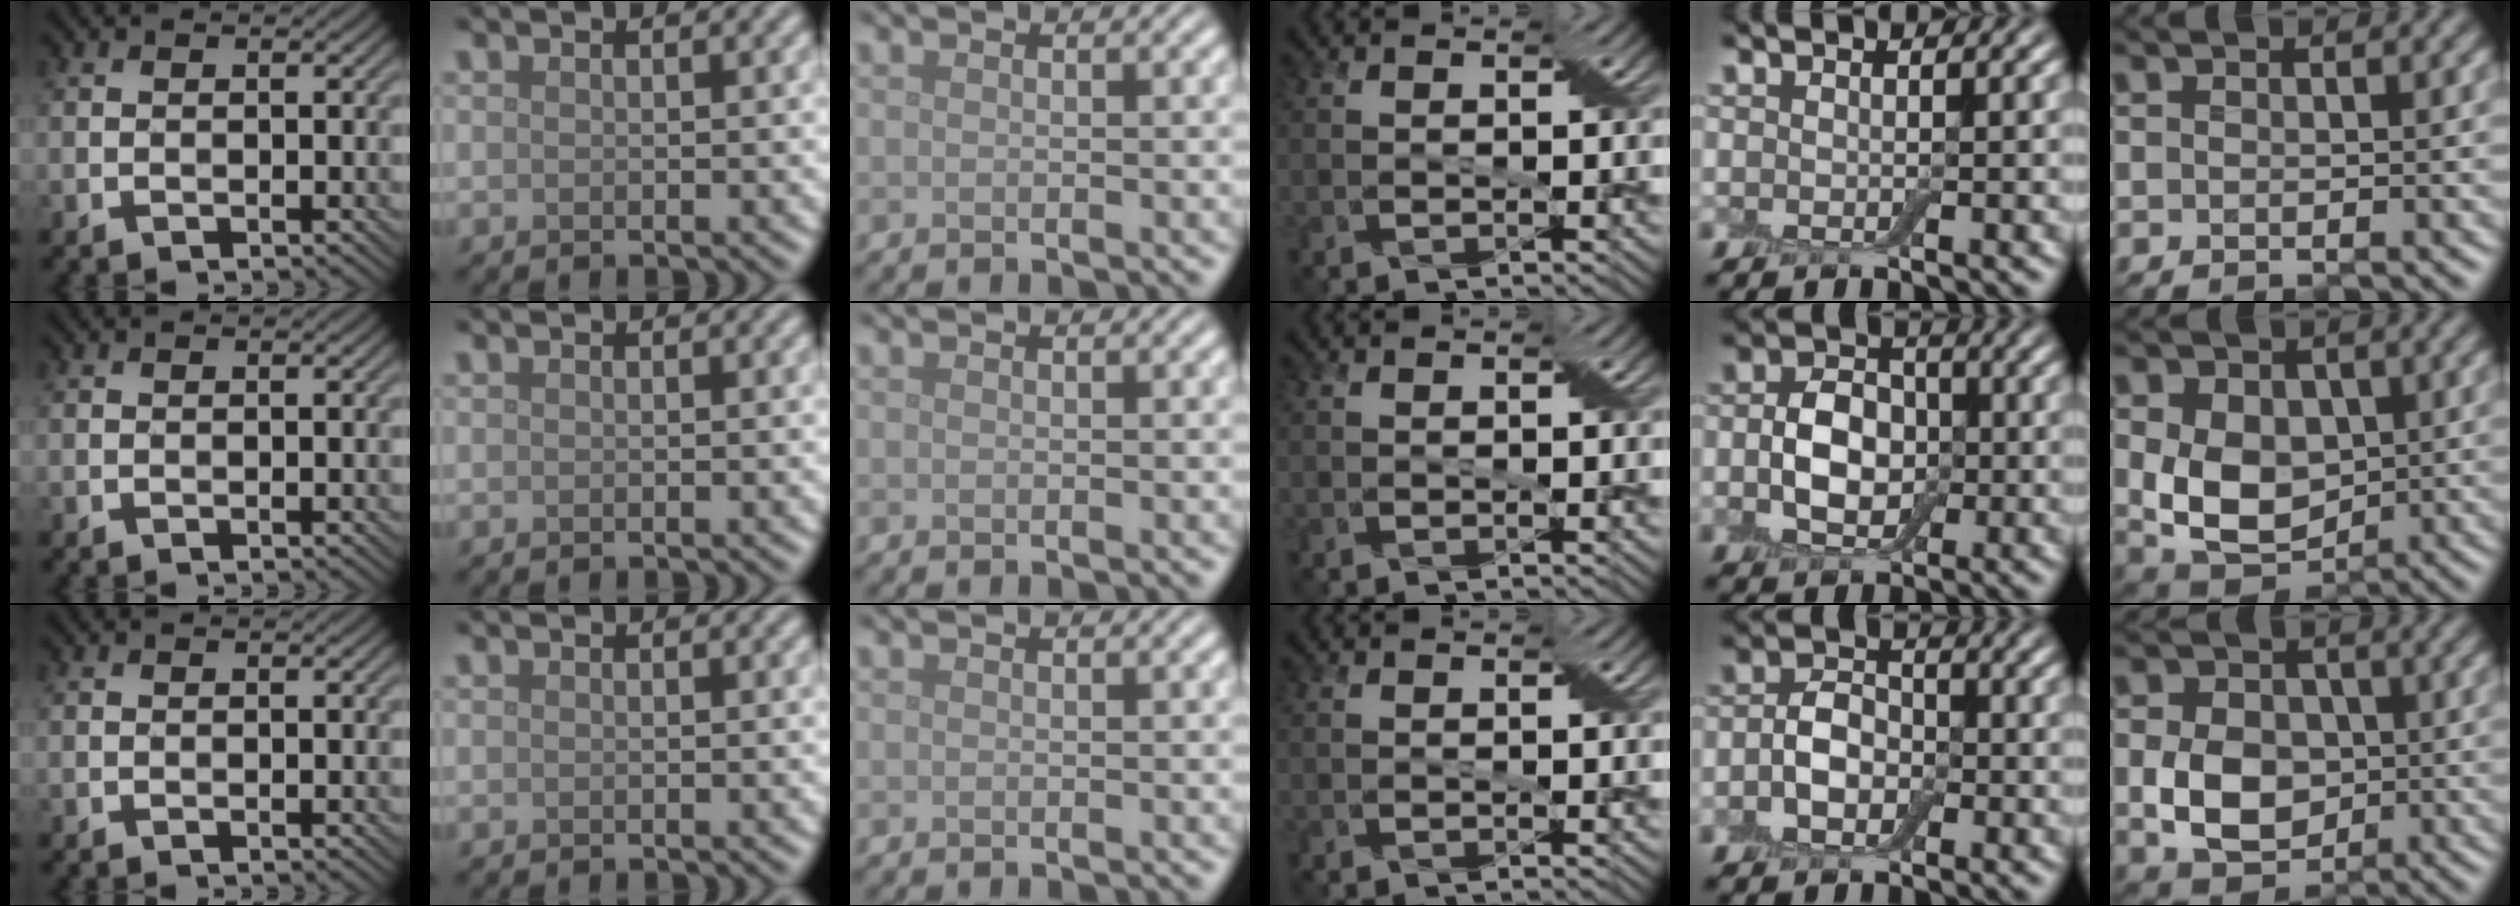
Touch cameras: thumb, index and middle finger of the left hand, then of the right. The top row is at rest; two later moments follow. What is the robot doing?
{"motion": "press", "object": "electronic device side button"}